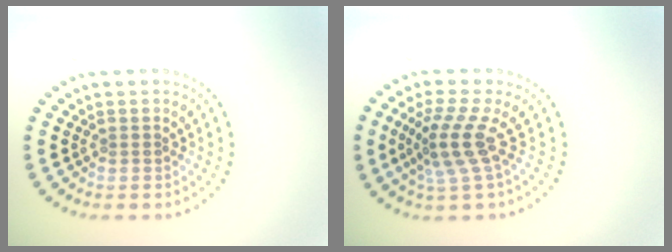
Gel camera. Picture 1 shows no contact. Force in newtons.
{"total": 3.7, "press": 2.8, "slide": 2.5}